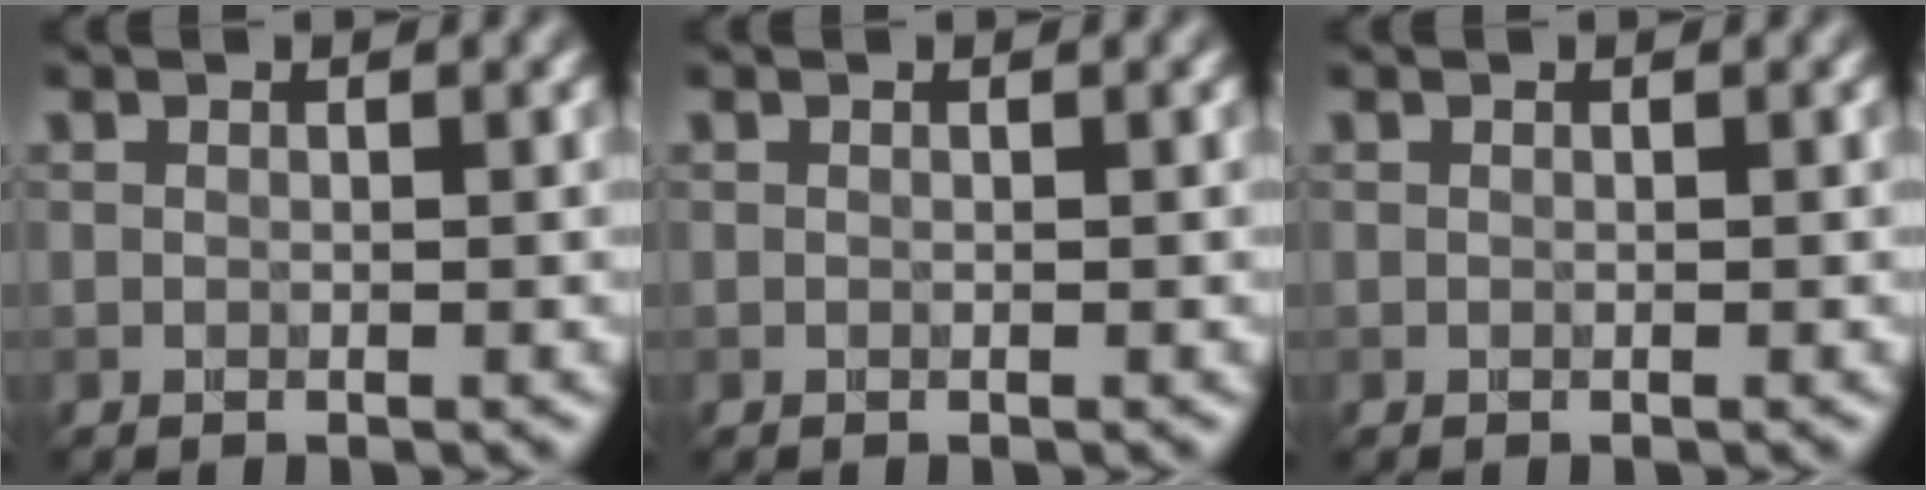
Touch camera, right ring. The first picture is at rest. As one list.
[{"total": 0.0}, {"total": 0.0}]